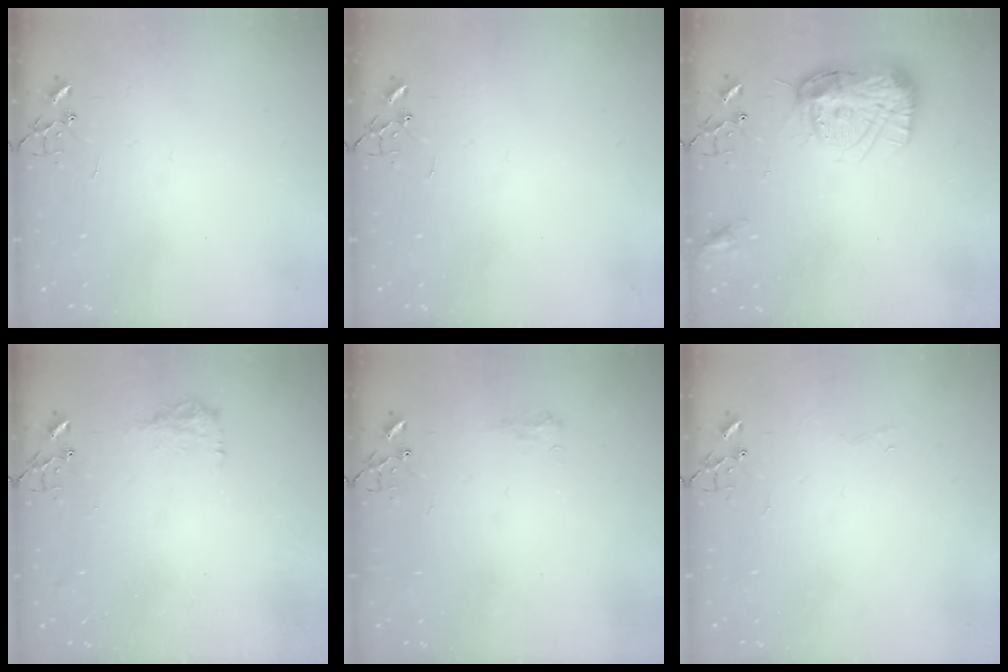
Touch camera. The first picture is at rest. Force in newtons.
{"total": 0.0}
{"total": 16.8, "press": 16.7, "slide": 1.5}
{"total": 9.2, "press": 9.2, "slide": 0.4}
{"total": 6.3, "press": 6.3, "slide": 0.8}
{"total": 3.4, "press": 3.4, "slide": 0.3}